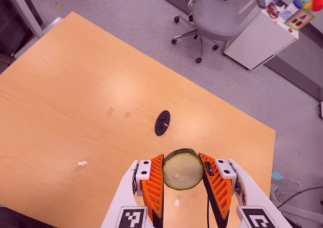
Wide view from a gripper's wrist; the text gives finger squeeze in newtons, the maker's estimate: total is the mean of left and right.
{"total": 11.0, "left": 10.1, "right": 11.8}